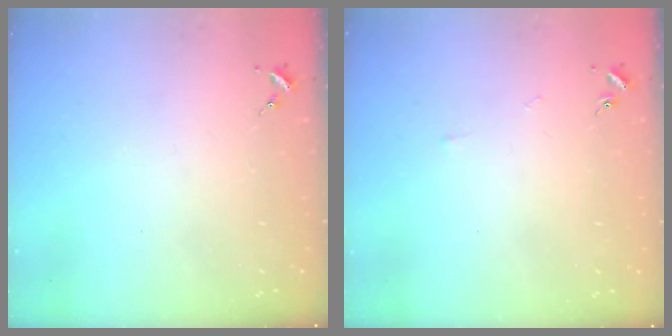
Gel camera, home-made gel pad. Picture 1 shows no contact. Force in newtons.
{"total": 1.7, "press": 1.7, "slide": 0.3}